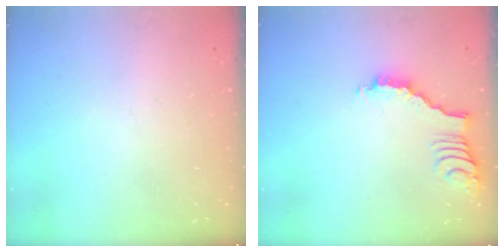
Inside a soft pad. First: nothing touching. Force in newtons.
{"total": 2.5, "press": 2.4, "slide": 0.4}